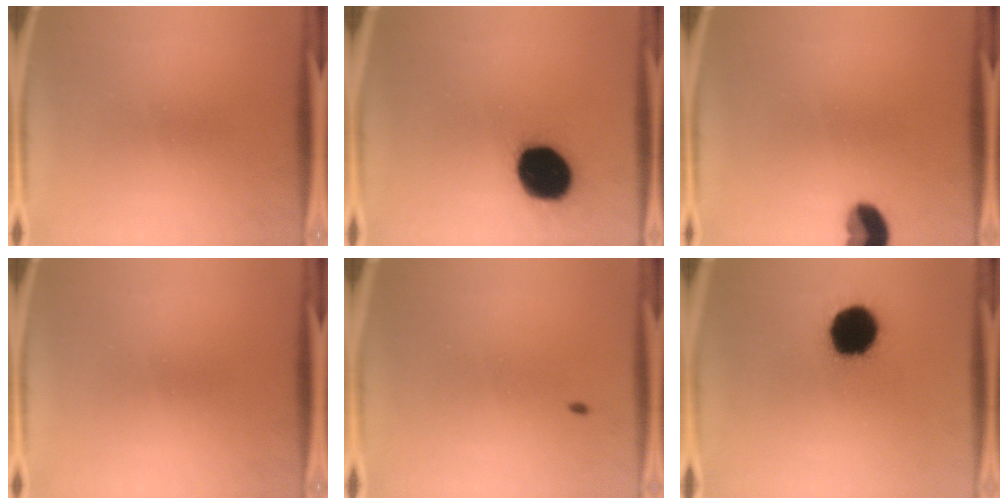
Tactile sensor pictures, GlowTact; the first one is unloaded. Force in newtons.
{"total": 18.6}
{"total": 6.0}
{"total": 0.0}
{"total": 0.7}
{"total": 17.3}